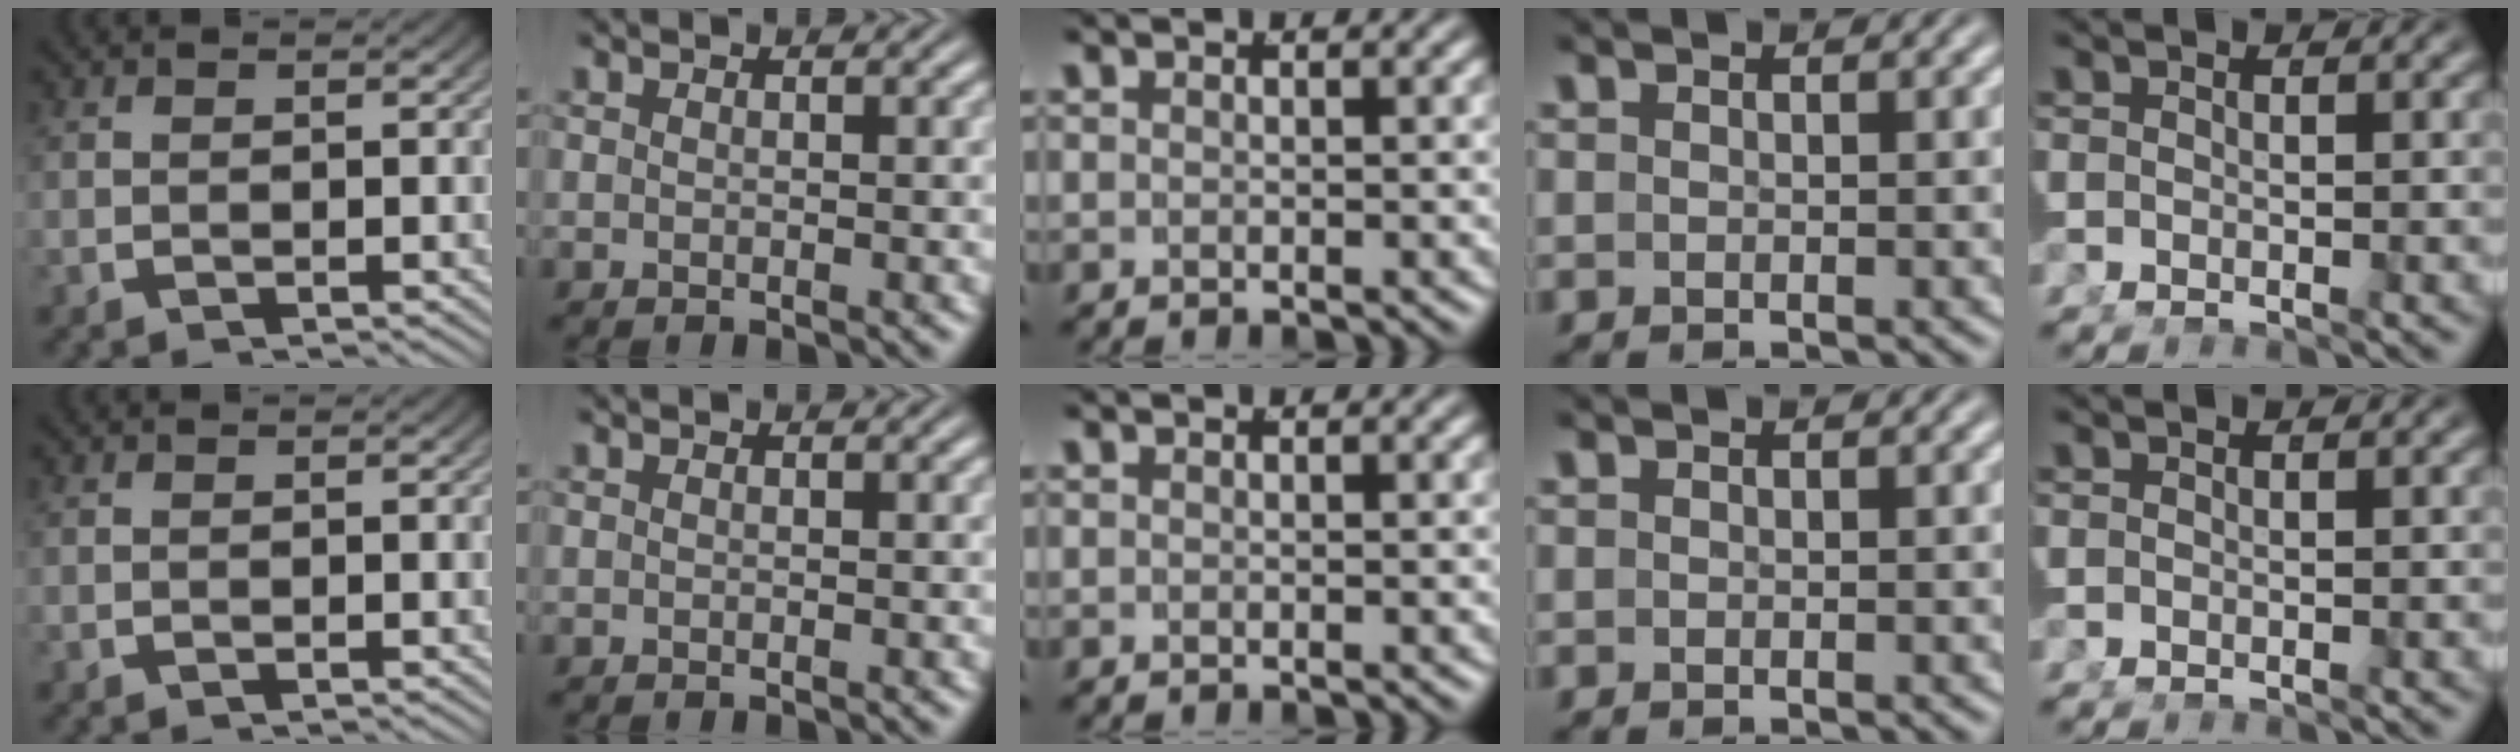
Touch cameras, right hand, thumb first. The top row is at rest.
{}